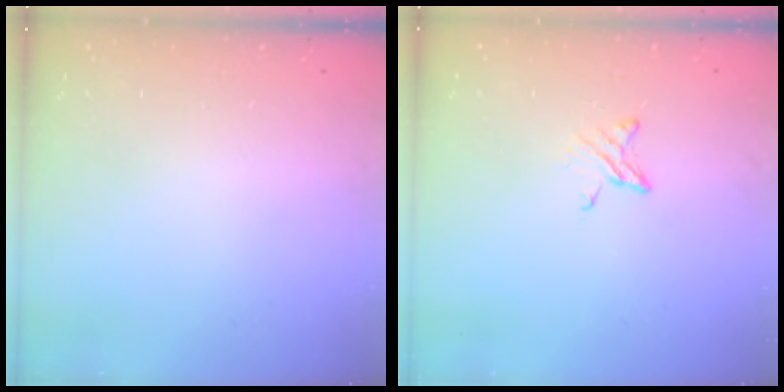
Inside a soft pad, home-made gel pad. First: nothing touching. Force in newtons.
{"total": 5.4, "press": 5.3, "slide": 0.6}